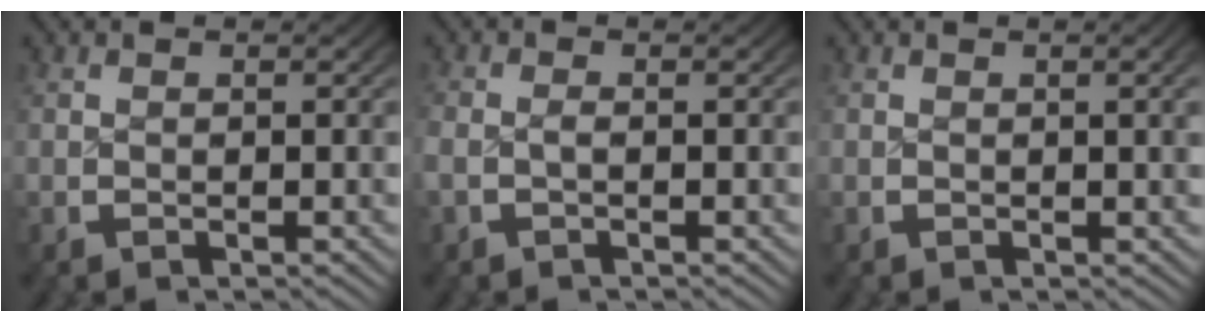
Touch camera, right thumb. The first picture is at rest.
{"total": 1.7, "force": [-0.4, 1.1, 1.2], "torque": [-0.042, -0.003, -0.003]}
{"total": 1.0, "force": [0.2, -0.1, 1.0], "torque": [-0.017, 0.004, 0.007]}